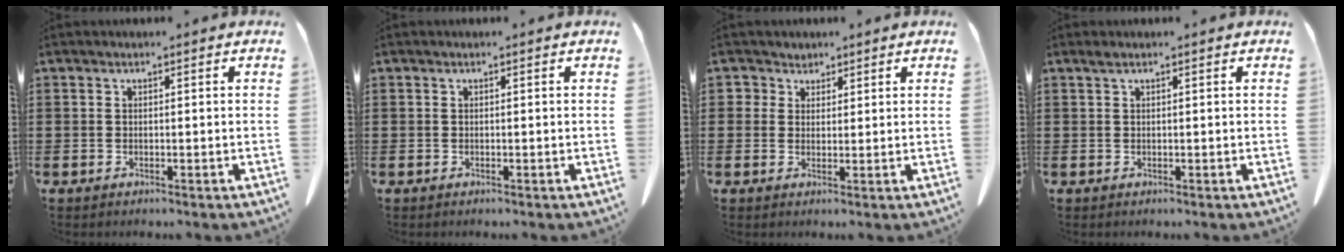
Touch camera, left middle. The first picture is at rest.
{"total": 0.0}
{"total": 2.9, "force": [2.0, 2.1, 0.3], "torque": [-0.010, 0.007, 0.035]}
{"total": 0.6, "force": [0.4, 0.0, 0.5], "torque": [-0.011, 0.001, 0.007]}